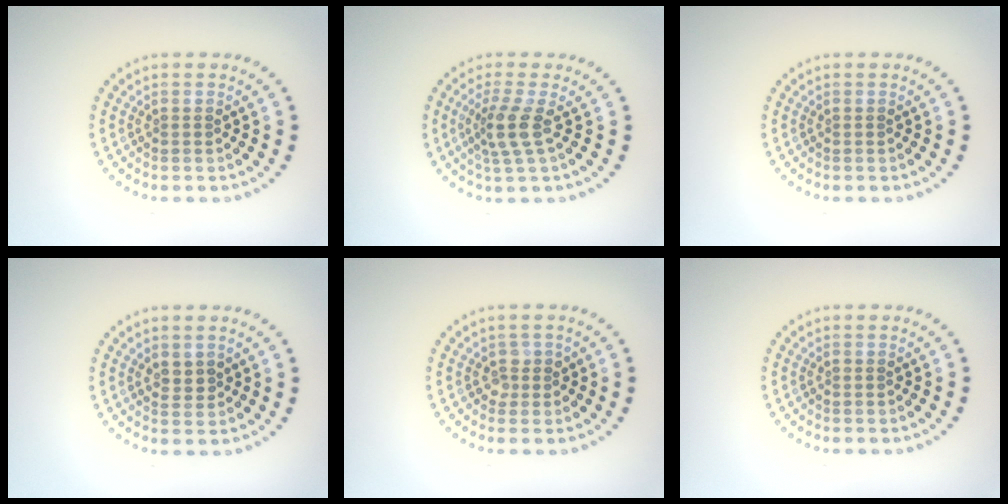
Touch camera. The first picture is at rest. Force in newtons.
{"total": 2.7, "press": 2.0, "slide": 1.8}
{"total": 0.0}
{"total": 1.2, "press": 1.0, "slide": 0.5}
{"total": 1.3, "press": 1.2, "slide": 0.7}
{"total": 0.0}